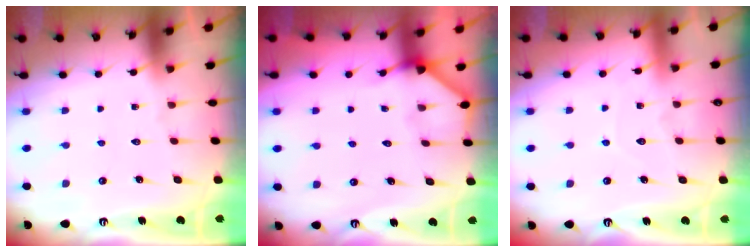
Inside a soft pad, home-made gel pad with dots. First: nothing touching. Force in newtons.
{"total": 3.6, "press": 3.6, "slide": 0.4}
{"total": 4.5, "press": 4.4, "slide": 0.5}